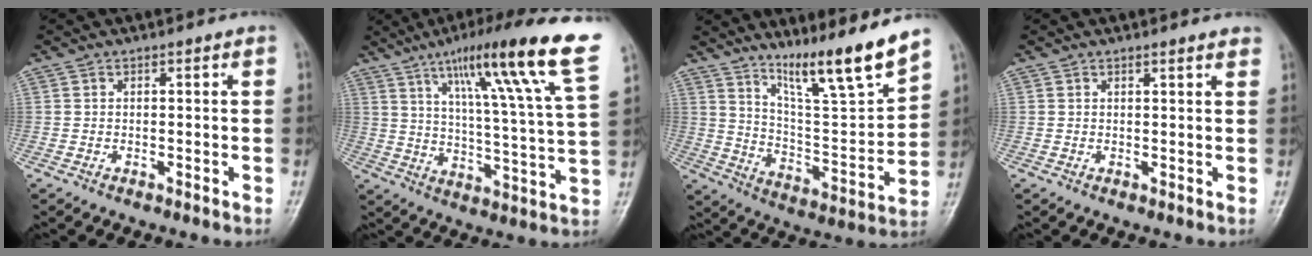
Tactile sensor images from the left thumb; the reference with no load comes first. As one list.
[{"total": 21.2, "force": [12.0, 1.2, 17.3], "torque": [-0.251, -0.039, 0.175]}, {"total": 15.1, "force": [11.8, 0.6, 9.4], "torque": [-0.135, -0.080, 0.209]}, {"total": 1.9, "force": [1.7, 0.2, 0.9], "torque": [-0.006, -0.005, 0.019]}]